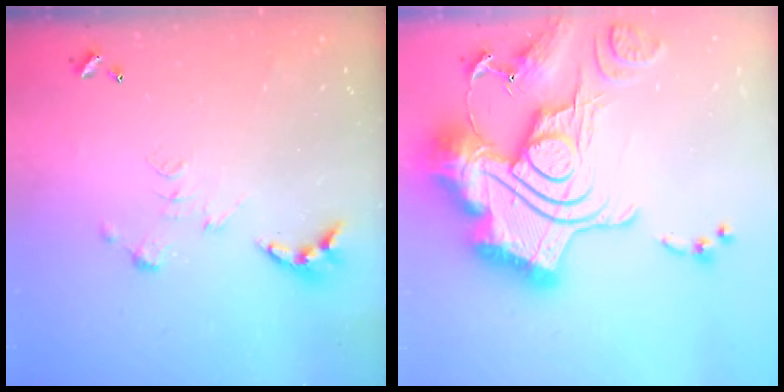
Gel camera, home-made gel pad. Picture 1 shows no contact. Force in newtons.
{"total": 3.6, "press": 2.8, "slide": 2.2}